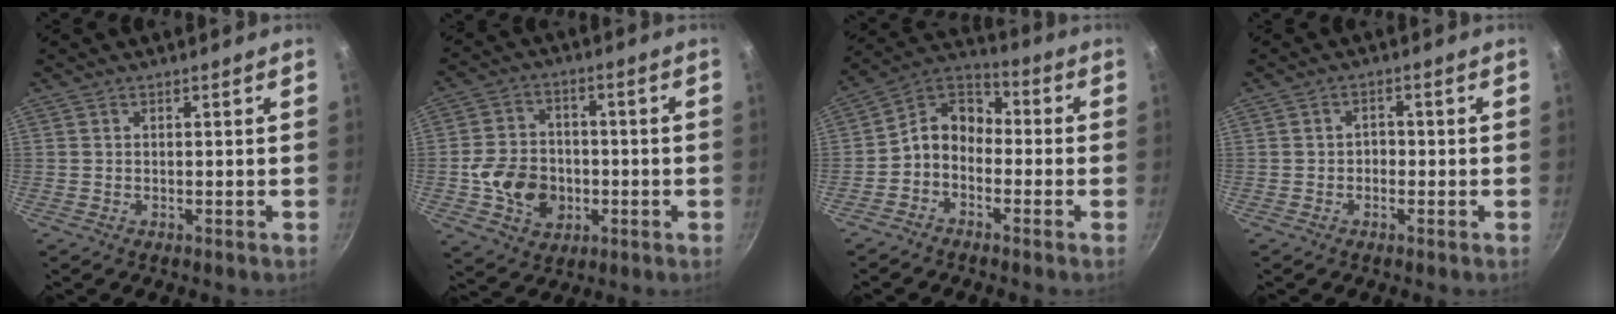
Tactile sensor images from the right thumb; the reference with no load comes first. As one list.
[{"total": 11.7, "force": [-2.3, 9.4, 6.6], "torque": [-0.093, 0.020, -0.039]}, {"total": 8.4, "force": [-2.4, 6.4, 4.9], "torque": [-0.067, 0.050, -0.074]}, {"total": 1.9, "force": [-0.5, 1.5, 1.0], "torque": [-0.006, 0.008, -0.010]}]